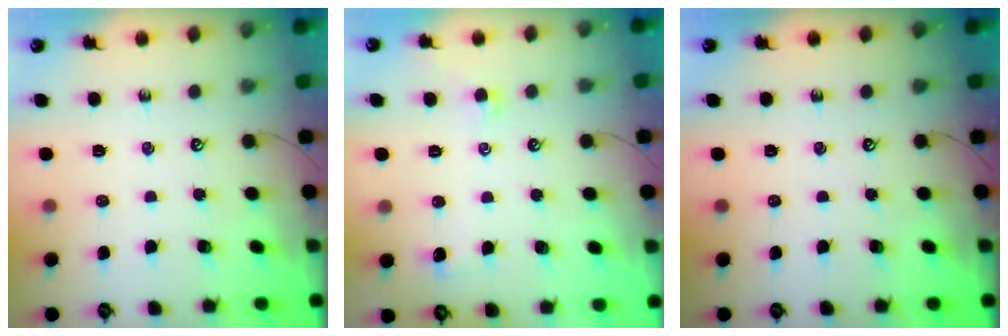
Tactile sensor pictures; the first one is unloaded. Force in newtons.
{"total": 0.6, "press": 0.1, "slide": 0.6}
{"total": 0.0}